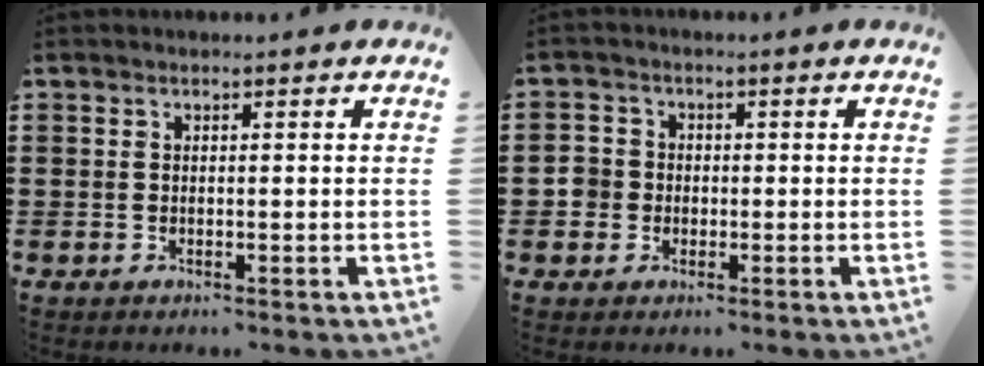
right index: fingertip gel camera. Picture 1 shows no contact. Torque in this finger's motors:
{"motor_torque": [0.35, -0.32, 0.03, 0.04]}